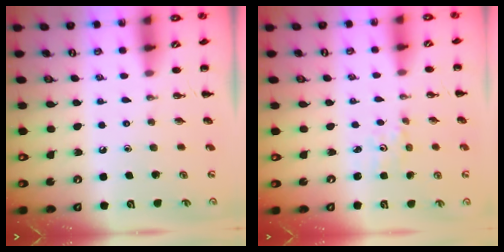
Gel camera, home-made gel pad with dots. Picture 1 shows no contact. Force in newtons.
{"total": 0.9, "press": 0.8, "slide": 0.4}